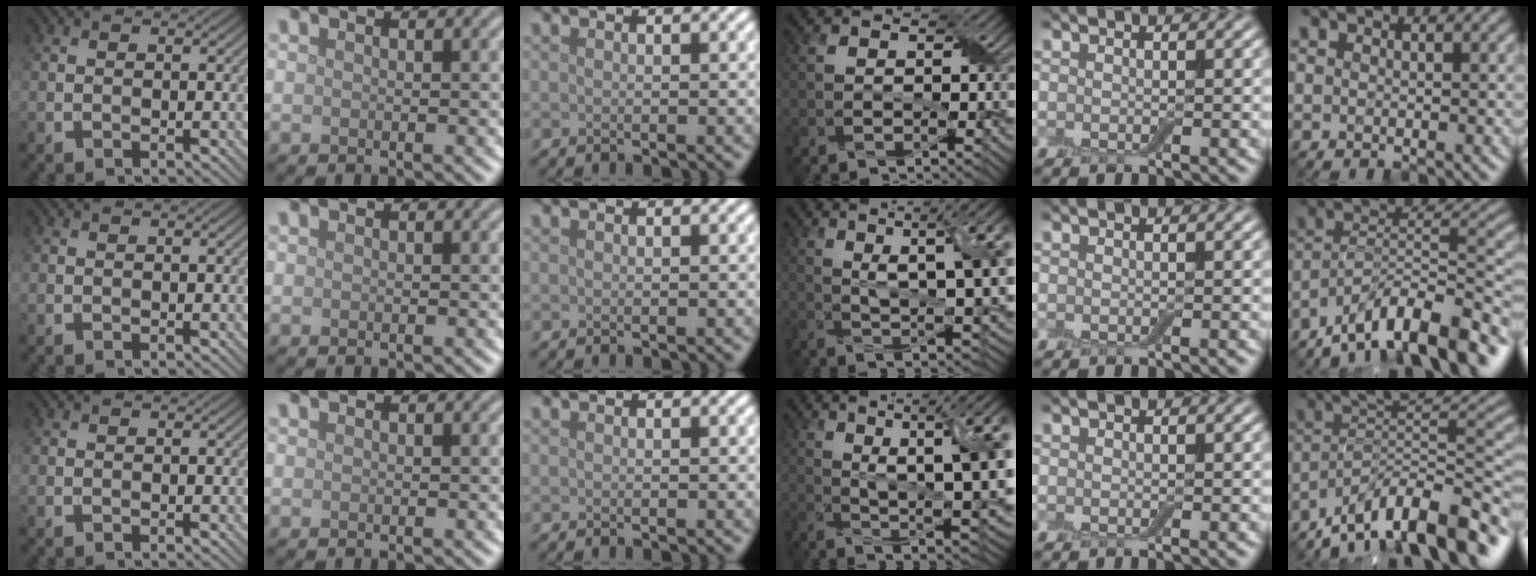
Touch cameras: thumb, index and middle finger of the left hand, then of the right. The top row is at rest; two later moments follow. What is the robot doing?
{"motion": "peel", "object": "aluminum foil"}